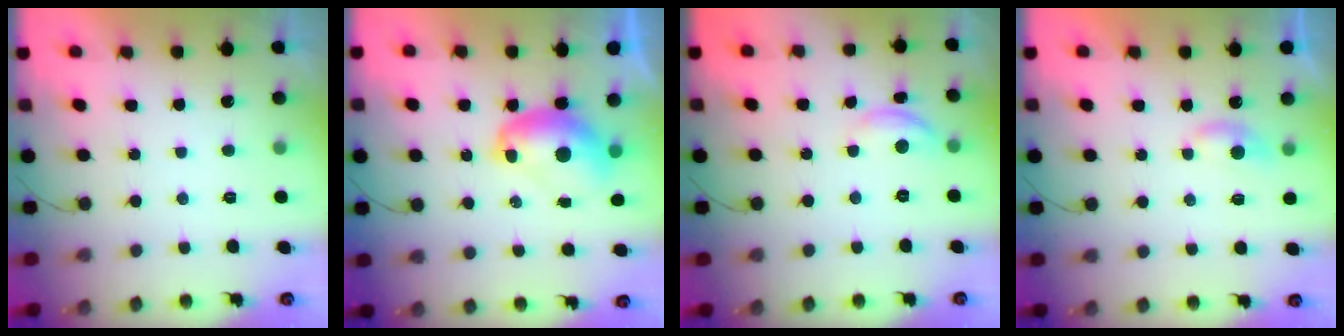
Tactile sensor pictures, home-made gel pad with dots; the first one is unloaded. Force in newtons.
{"total": 9.1, "press": 9.0, "slide": 1.0}
{"total": 7.8, "press": 7.8, "slide": 0.5}
{"total": 5.3, "press": 5.2, "slide": 0.6}